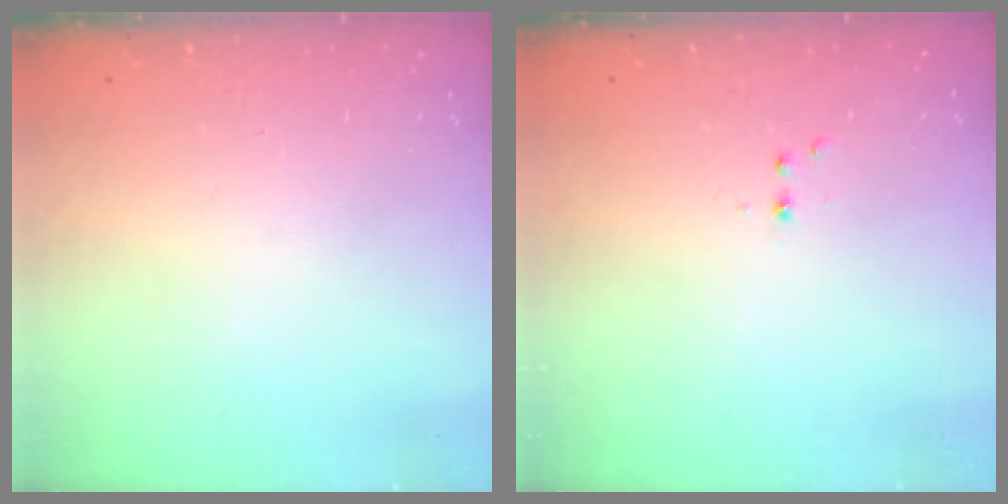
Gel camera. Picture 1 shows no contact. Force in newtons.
{"total": 2.2, "press": 1.9, "slide": 1.2}